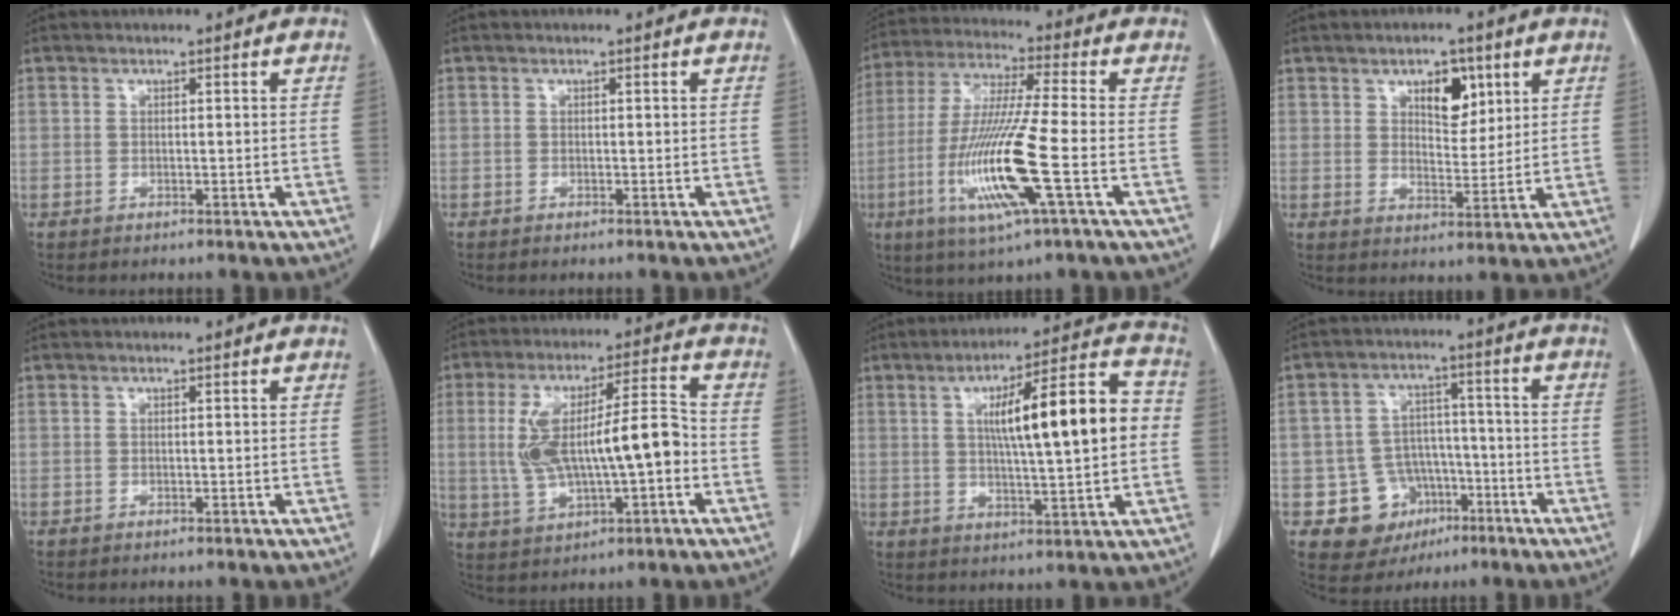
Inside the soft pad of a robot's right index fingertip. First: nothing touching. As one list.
[{"total": 0.0}, {"total": 15.0, "force": [-4.4, -0.2, 14.4], "torque": [-0.301, -0.021, -0.086]}, {"total": 6.2, "force": [3.1, 3.1, 4.4], "torque": [-0.066, 0.002, 0.051]}, {"total": 0.0}, {"total": 13.4, "force": [-1.0, 3.3, 13.0], "torque": [-0.246, 0.026, -0.006]}, {"total": 16.1, "force": [1.7, 2.3, 15.8], "torque": [-0.240, 0.031, 0.027]}, {"total": 9.3, "force": [-3.9, 8.2, 2.1], "torque": [-0.025, 0.031, -0.047]}]